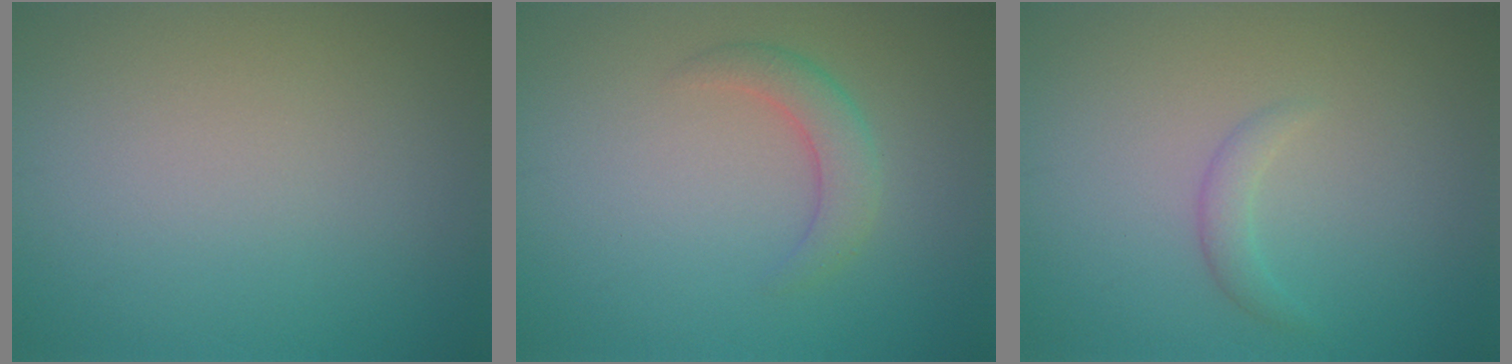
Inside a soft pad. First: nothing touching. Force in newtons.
{"total": 2.4, "press": 2.4, "slide": 0.2}
{"total": 1.3, "press": 1.3, "slide": 0.0}